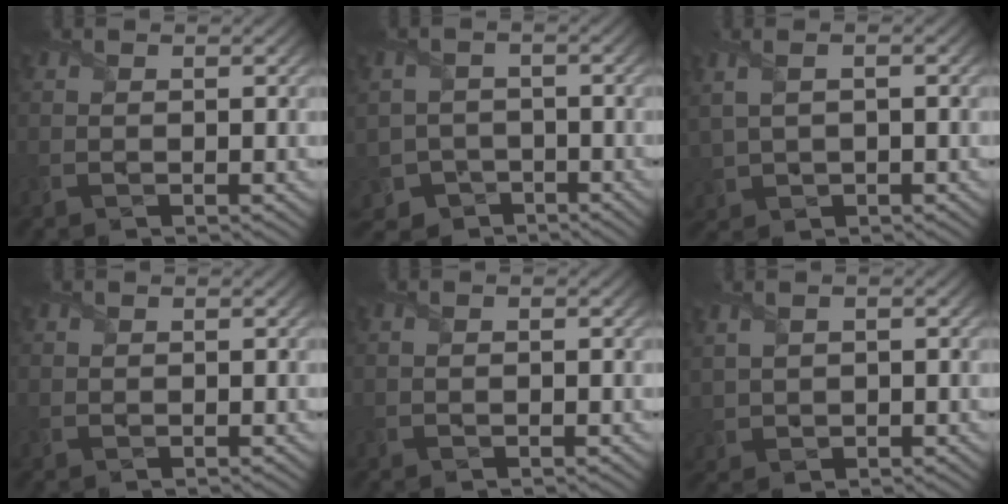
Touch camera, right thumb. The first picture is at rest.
{"total": 6.1, "force": [-3.4, 5.0, 1.0], "torque": [-0.035, -0.020, -0.072]}
{"total": 3.5, "force": [0.7, 1.8, 2.9], "torque": [-0.074, 0.003, 0.022]}
{"total": 0.7, "force": [0.1, 0.7, 0.0], "torque": [-0.001, -0.002, 0.000]}
{"total": 0.5, "force": [-0.2, 0.3, 0.4], "torque": [-0.005, 0.000, -0.001]}
{"total": 2.2, "force": [0.6, 1.6, 1.4], "torque": [-0.044, -0.001, 0.015]}